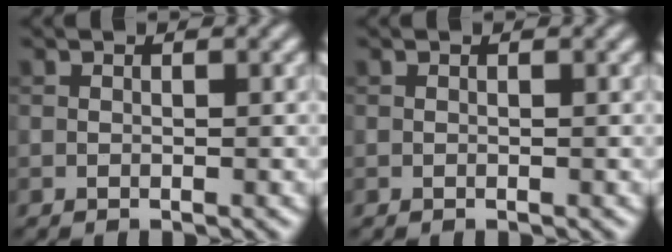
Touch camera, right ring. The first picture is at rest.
{"total": 0.0}